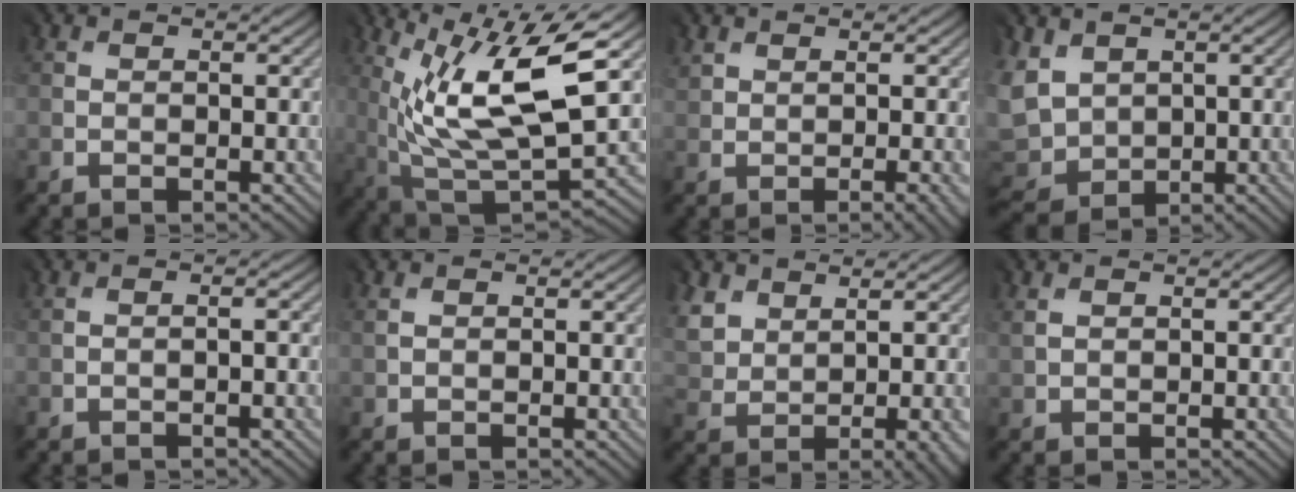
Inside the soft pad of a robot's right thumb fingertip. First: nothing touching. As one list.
[{"total": 13.6, "force": [4.0, 4.4, 12.2], "torque": [-0.234, -0.002, 0.083]}, {"total": 3.2, "force": [0.3, 0.7, 3.1], "torque": [-0.045, 0.001, 0.010]}, {"total": 5.5, "force": [1.7, 4.9, 1.8], "torque": [-0.096, -0.006, 0.034]}, {"total": 0.9, "force": [-0.5, -0.8, -0.2], "torque": [0.008, 0.002, -0.007]}, {"total": 1.5, "force": [0.8, 0.9, 0.9], "torque": [-0.013, 0.001, 0.018]}, {"total": 4.7, "force": [2.9, 2.5, 2.6], "torque": [-0.060, 0.003, 0.059]}, {"total": 1.8, "force": [1.4, 1.1, 0.6], "torque": [-0.010, 0.004, 0.031]}]